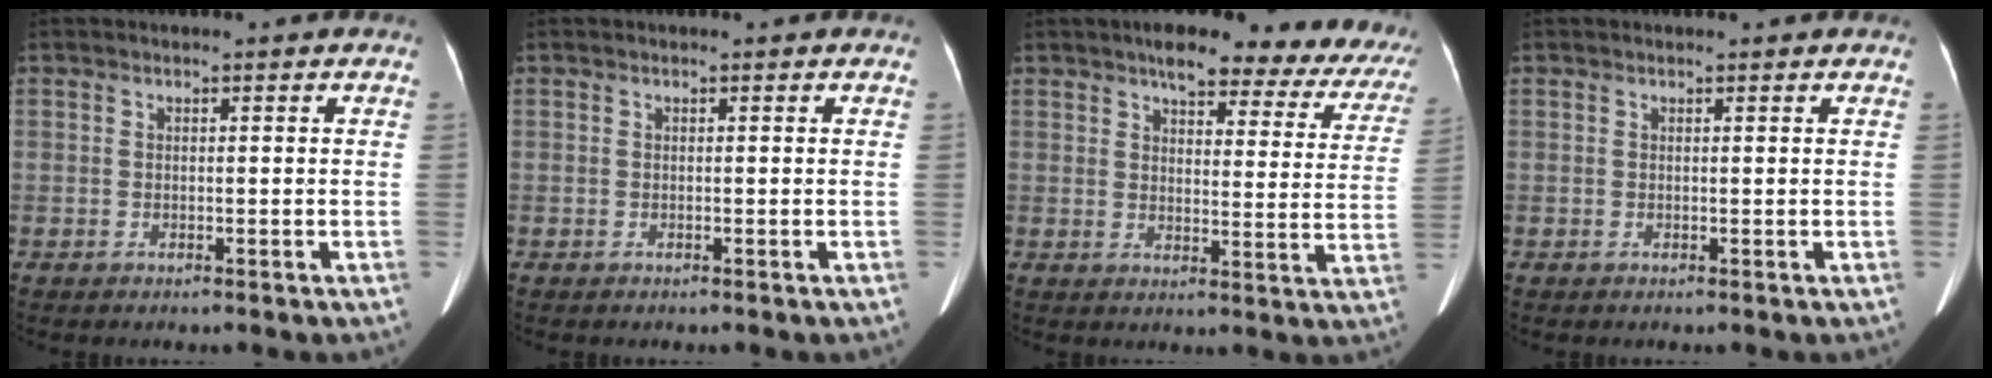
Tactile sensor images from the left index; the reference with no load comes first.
{"total": 0.0}
{"total": 19.9, "force": [16.6, 5.6, 9.3], "torque": [-0.092, -0.001, 0.177]}
{"total": 0.8, "force": [0.8, 0.0, 0.2], "torque": [-0.011, 0.005, 0.009]}